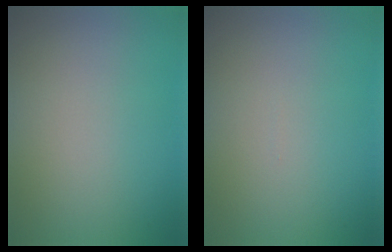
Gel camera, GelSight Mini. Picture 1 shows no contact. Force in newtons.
{"total": 0.0}